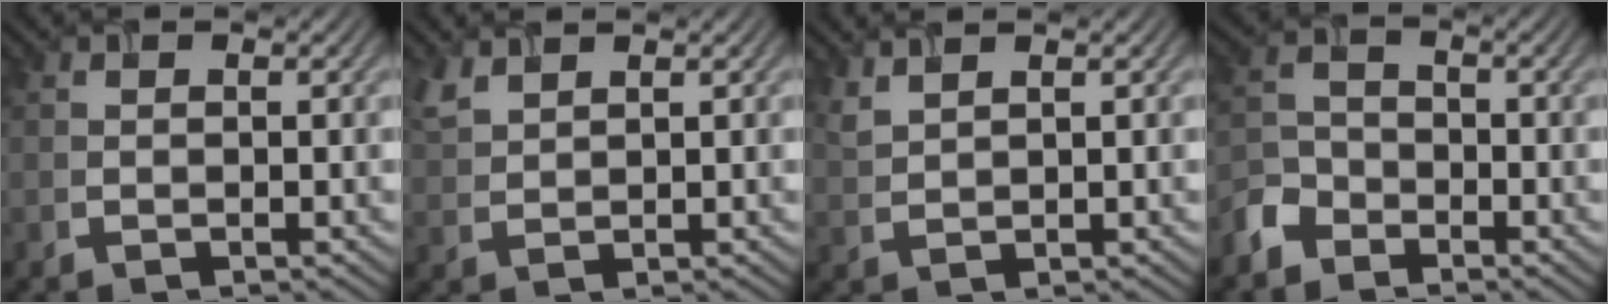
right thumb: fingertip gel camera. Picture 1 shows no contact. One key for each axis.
{"total": 3.1, "fx": 2.3, "fy": 1.2, "fz": 1.7, "tx": -0.050, "ty": 0.005, "tz": 0.056}
{"total": 2.3, "fx": 1.9, "fy": 0.4, "fz": 1.2, "tx": -0.032, "ty": 0.005, "tz": 0.045}
{"total": 3.8, "fx": -2.9, "fy": 2.4, "fz": 0.9, "tx": -0.028, "ty": 0.002, "tz": -0.073}